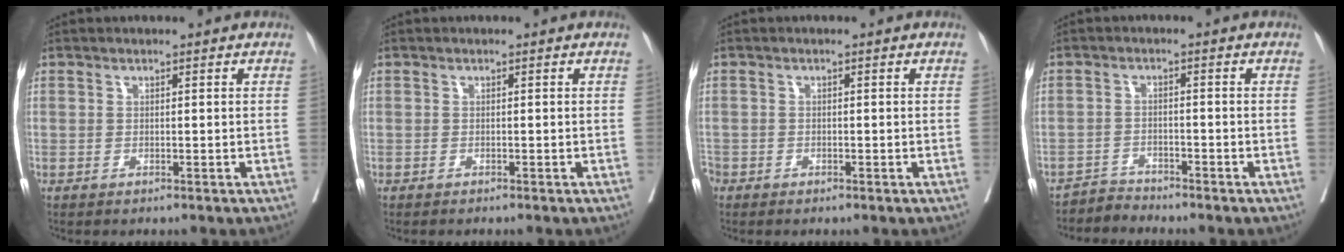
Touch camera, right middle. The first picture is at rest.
{"total": 0.8, "force": [-0.8, 0.2, 0.3], "torque": [-0.006, -0.002, -0.013]}
{"total": 1.7, "force": [-1.1, 1.2, 0.4], "torque": [-0.010, 0.002, -0.022]}
{"total": 2.5, "force": [-2.2, 0.1, -1.2], "torque": [0.030, -0.008, -0.041]}